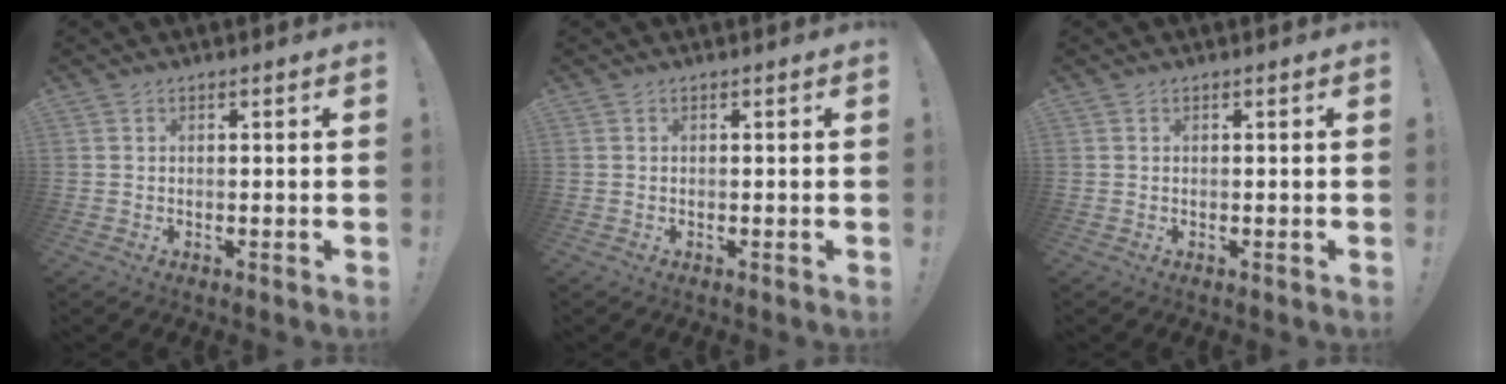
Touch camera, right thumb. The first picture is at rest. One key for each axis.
{"total": 0.0}
{"total": 0.0}